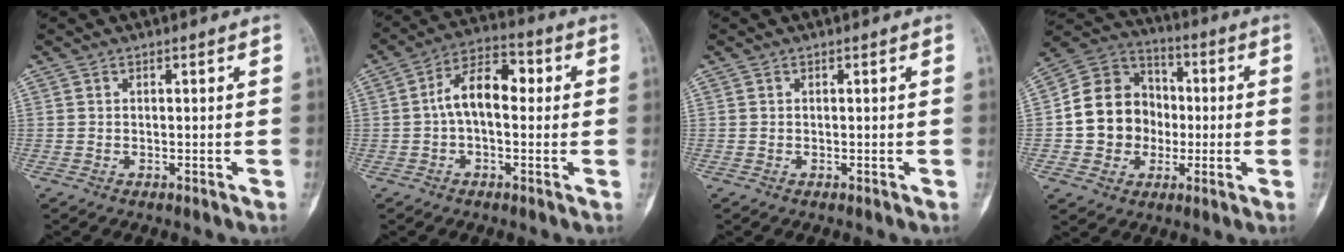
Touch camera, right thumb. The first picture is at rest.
{"total": 9.9, "force": [0.5, 5.6, 8.2], "torque": [-0.124, 0.034, 0.000]}
{"total": 0.0}
{"total": 14.4, "force": [-1.2, 12.8, 6.7], "torque": [-0.080, 0.031, -0.023]}